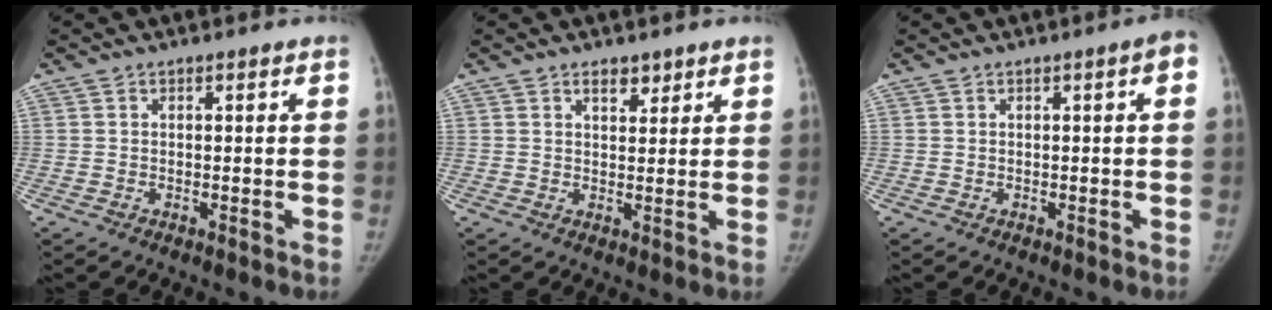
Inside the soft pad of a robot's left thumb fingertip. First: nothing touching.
{"total": 2.9, "force": [2.1, 1.6, 1.3], "torque": [0.000, -0.012, 0.034]}
{"total": 2.2, "force": [0.3, 0.3, 2.2], "torque": [-0.028, 0.008, 0.002]}